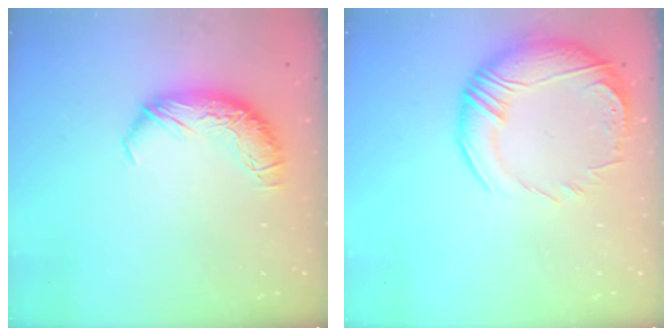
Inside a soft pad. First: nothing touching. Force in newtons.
{"total": 6.3, "press": 4.2, "slide": 4.7}